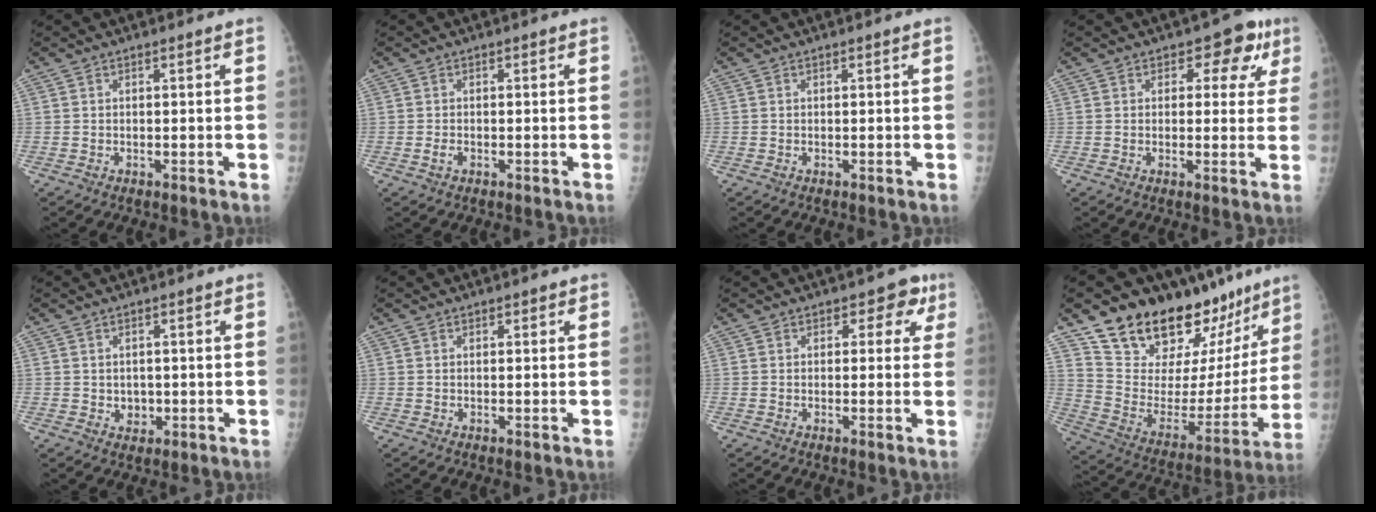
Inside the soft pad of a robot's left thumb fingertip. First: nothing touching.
{"total": 1.2, "force": [-0.4, 0.8, 0.8], "torque": [-0.015, 0.000, -0.009]}
{"total": 0.0}
{"total": 7.0, "force": [3.0, 4.7, 4.2], "torque": [0.000, -0.004, 0.028]}
{"total": 2.3, "force": [0.0, 2.1, 1.1], "torque": [-0.005, 0.000, 0.005]}
{"total": 0.8, "force": [0.6, 0.5, 0.3], "torque": [0.005, -0.002, 0.004]}
{"total": 4.6, "force": [2.0, 3.3, 2.6], "torque": [0.012, -0.001, 0.014]}
{"total": 26.5, "force": [20.6, 11.9, 11.6], "torque": [-0.137, -0.102, 0.317]}